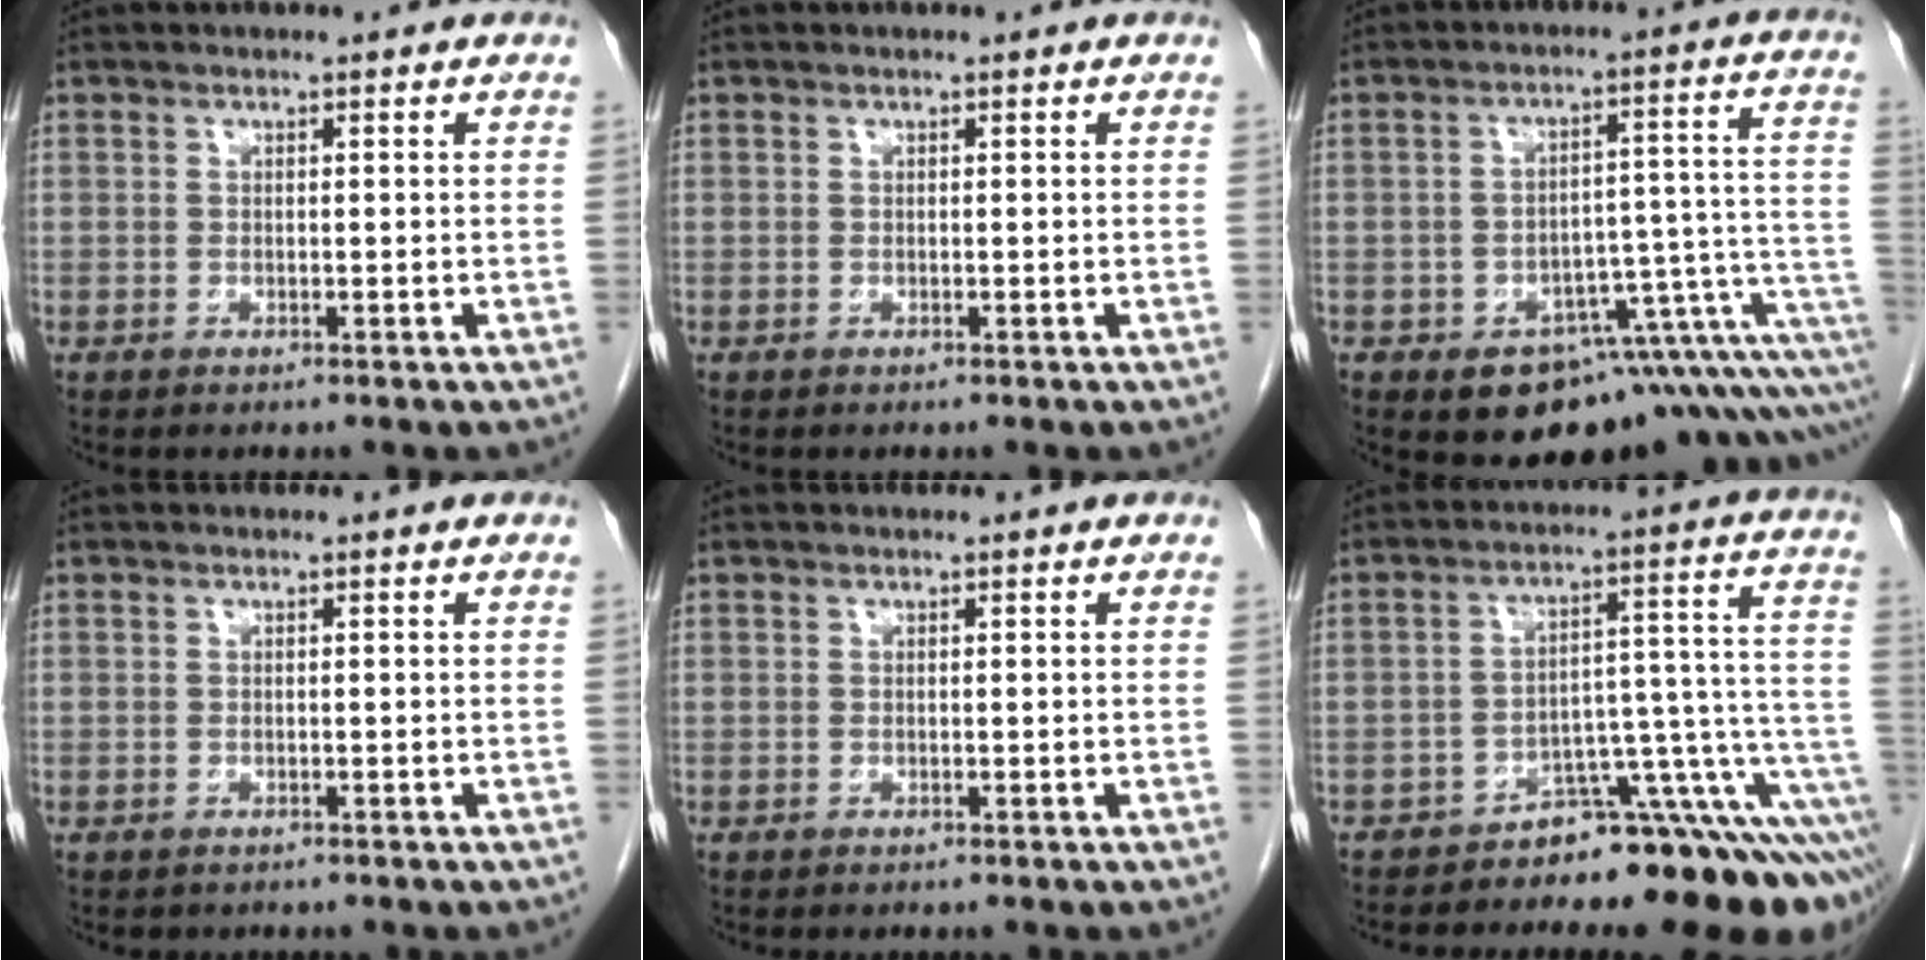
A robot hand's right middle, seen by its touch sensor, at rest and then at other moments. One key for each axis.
{"total": 0.0}
{"total": 16.4, "fx": -8.6, "fy": 6.8, "fz": 12.2, "tx": -0.066, "ty": 0.068, "tz": -0.099}
{"total": 0.7, "fx": -0.5, "fy": 0.5, "fz": 0.0, "tx": -0.009, "ty": 0.002, "tz": -0.007}
{"total": 0.0}
{"total": 12.0, "fx": -9.3, "fy": 1.9, "fz": 7.4, "tx": -0.046, "ty": 0.070, "tz": -0.133}